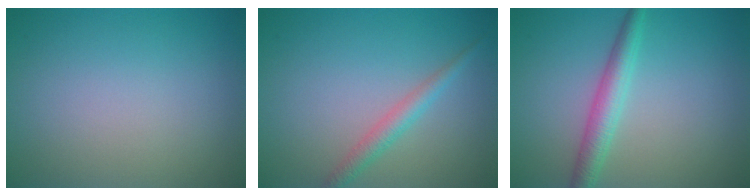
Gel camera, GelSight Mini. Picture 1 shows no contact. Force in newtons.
{"total": 2.0, "press": 2.0, "slide": 0.0}
{"total": 3.0, "press": 3.0, "slide": 0.0}